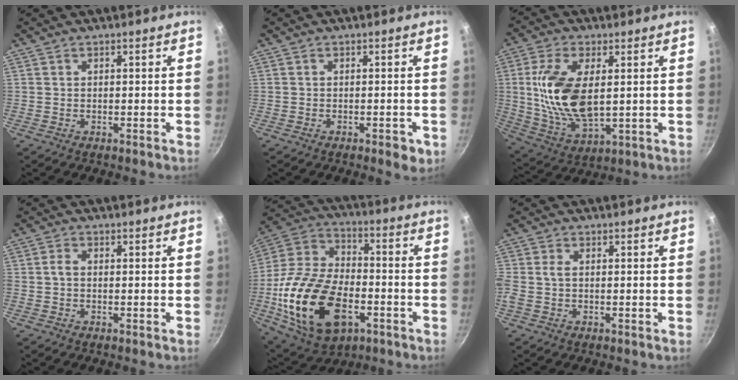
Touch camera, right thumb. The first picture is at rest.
{"total": 2.8, "force": [-1.3, 1.1, 2.2], "torque": [-0.026, 0.002, -0.016]}
{"total": 15.8, "force": [1.7, 7.9, 13.5], "torque": [-0.270, -0.014, 0.043]}
{"total": 1.7, "force": [-0.3, 1.0, 1.4], "torque": [-0.025, 0.002, -0.010]}
{"total": 25.4, "force": [-7.4, 15.1, 19.0], "torque": [-0.361, 0.021, -0.117]}
{"total": 2.7, "force": [-0.1, 1.4, 2.3], "torque": [-0.069, 0.001, -0.004]}